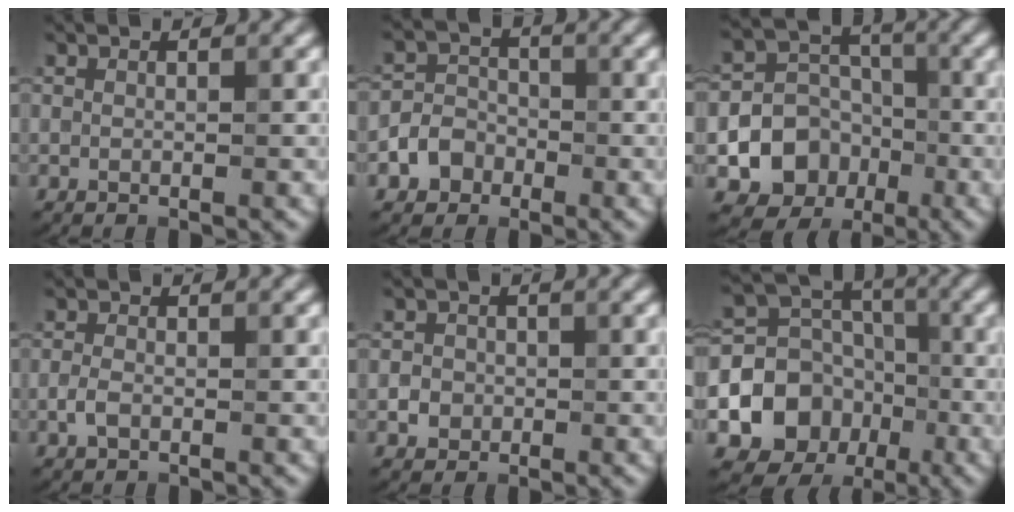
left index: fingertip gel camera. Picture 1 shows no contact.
{"total": 3.3, "force": [-1.6, 2.7, 0.9], "torque": [0.003, 0.002, -0.035]}
{"total": 9.7, "force": [-3.4, 8.6, 3.0], "torque": [-0.021, -0.018, -0.084]}
{"total": 1.4, "force": [-0.5, 0.9, 0.9], "torque": [-0.020, 0.001, -0.013]}
{"total": 1.6, "force": [-0.4, 1.5, 0.4], "torque": [0.008, -0.003, -0.009]}
{"total": 8.4, "force": [-2.6, 7.2, 3.5], "torque": [-0.050, -0.002, -0.054]}